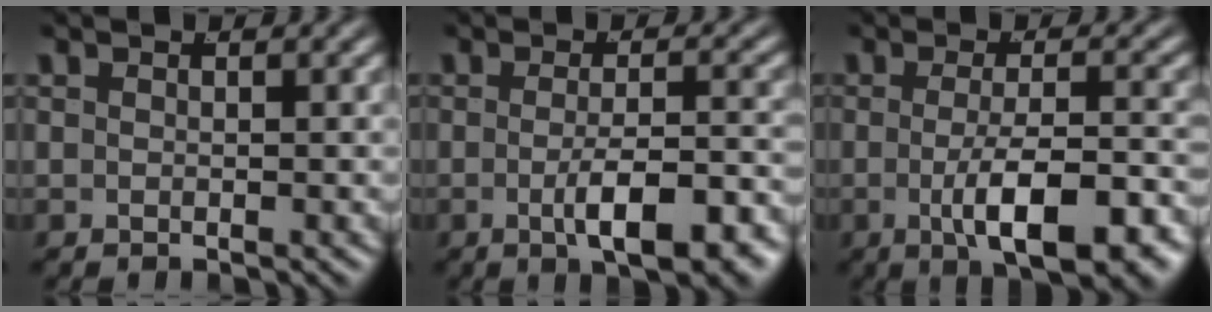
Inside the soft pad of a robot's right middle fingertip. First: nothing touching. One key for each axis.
{"total": 5.3, "fx": -2.7, "fy": 1.2, "fz": 4.5, "tx": -0.066, "ty": -0.014, "tz": -0.035}
{"total": 7.0, "fx": -2.6, "fy": 2.0, "fz": 6.2, "tx": -0.097, "ty": -0.020, "tz": -0.028}